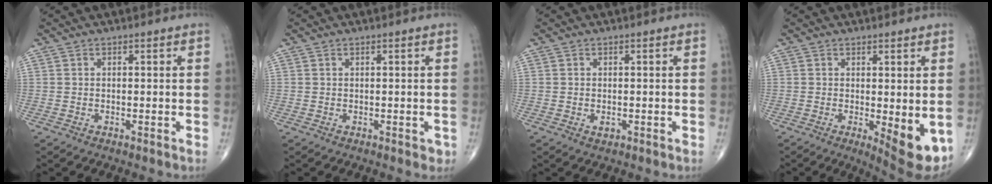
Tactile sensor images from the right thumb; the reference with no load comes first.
{"total": 0.9, "force": [0.0, 0.7, 0.5], "torque": [0.000, 0.001, 0.002]}
{"total": 1.2, "force": [-0.3, 0.8, 0.9], "torque": [-0.014, -0.002, -0.004]}
{"total": 8.0, "force": [-1.5, 2.7, 7.4], "torque": [-0.090, -0.020, -0.012]}